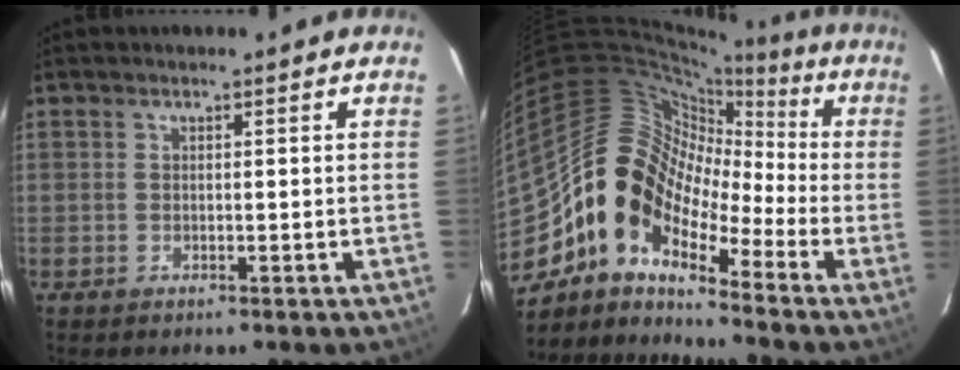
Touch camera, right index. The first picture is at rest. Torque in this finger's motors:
{"motor_torque": [0.81, -0.81, 1.05, 0.21]}